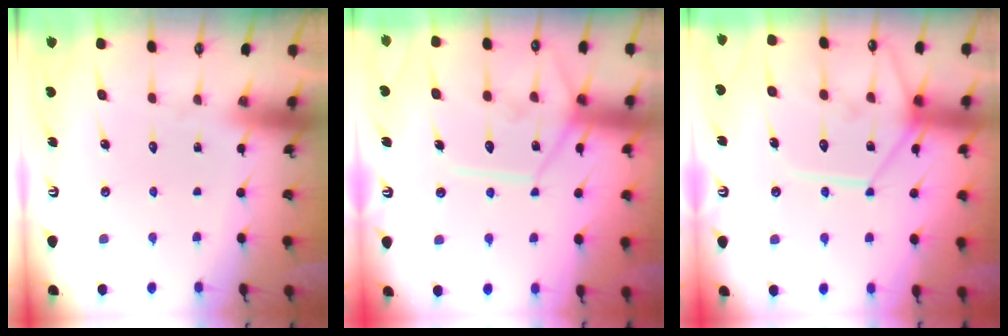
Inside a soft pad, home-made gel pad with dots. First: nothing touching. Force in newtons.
{"total": 14.2, "press": 14.2, "slide": 1.3}
{"total": 13.7, "press": 13.6, "slide": 1.2}